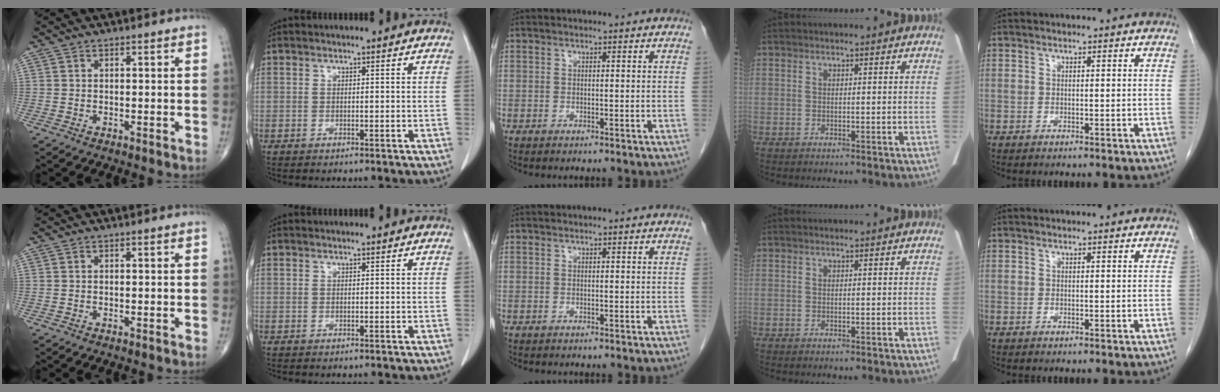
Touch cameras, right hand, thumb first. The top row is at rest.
{}